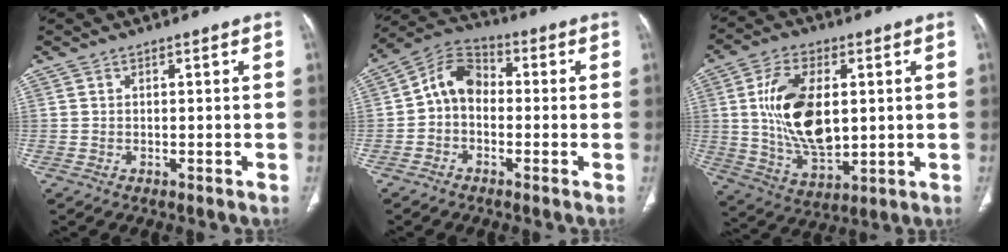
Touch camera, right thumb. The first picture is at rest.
{"total": 8.1, "force": [-0.7, 6.1, 5.3], "torque": [-0.074, 0.030, -0.033]}
{"total": 16.5, "force": [2.2, 9.0, 13.6], "torque": [-0.242, -0.013, 0.050]}